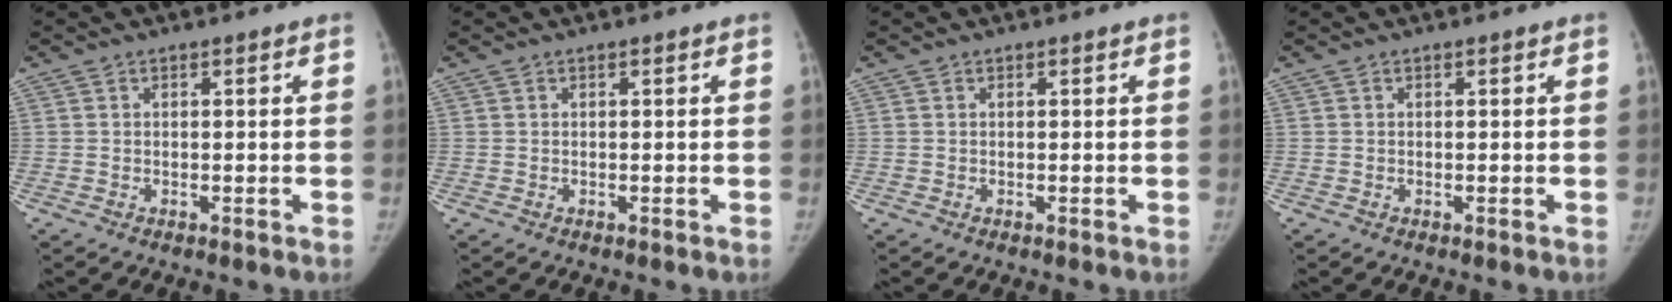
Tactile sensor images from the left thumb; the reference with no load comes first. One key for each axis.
{"total": 0.0}
{"total": 0.0}
{"total": 0.0}